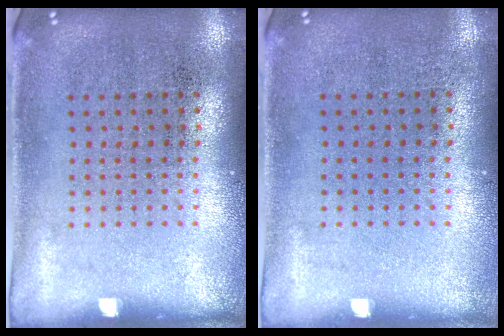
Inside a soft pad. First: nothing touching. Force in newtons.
{"total": 0.0}